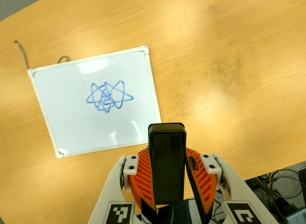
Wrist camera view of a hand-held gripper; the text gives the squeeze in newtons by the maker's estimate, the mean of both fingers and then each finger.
{"total": 6.1, "left": 5.8, "right": 6.4}